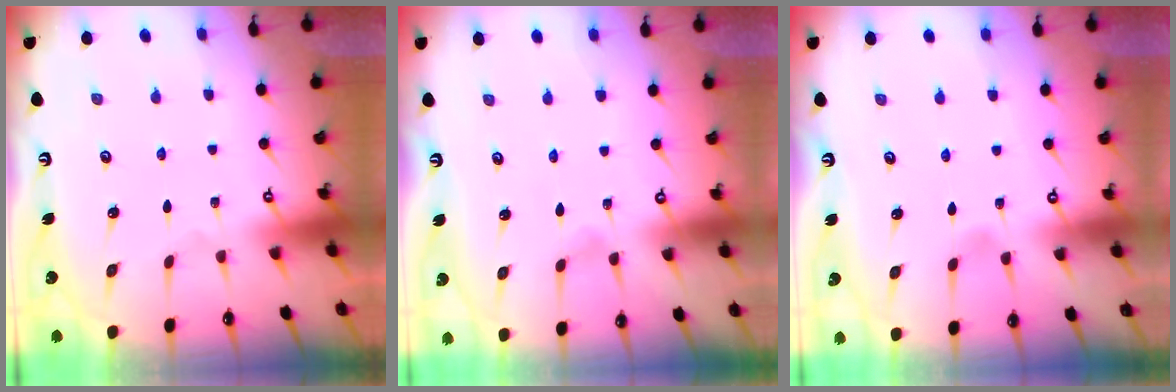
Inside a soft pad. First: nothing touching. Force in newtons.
{"total": 1.9, "press": 1.9, "slide": 0.2}
{"total": 3.6, "press": 3.5, "slide": 0.5}